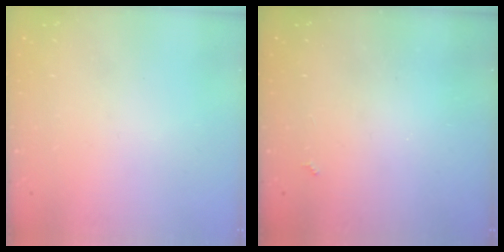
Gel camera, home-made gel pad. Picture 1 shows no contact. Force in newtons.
{"total": 2.3, "press": 2.3, "slide": 0.4}